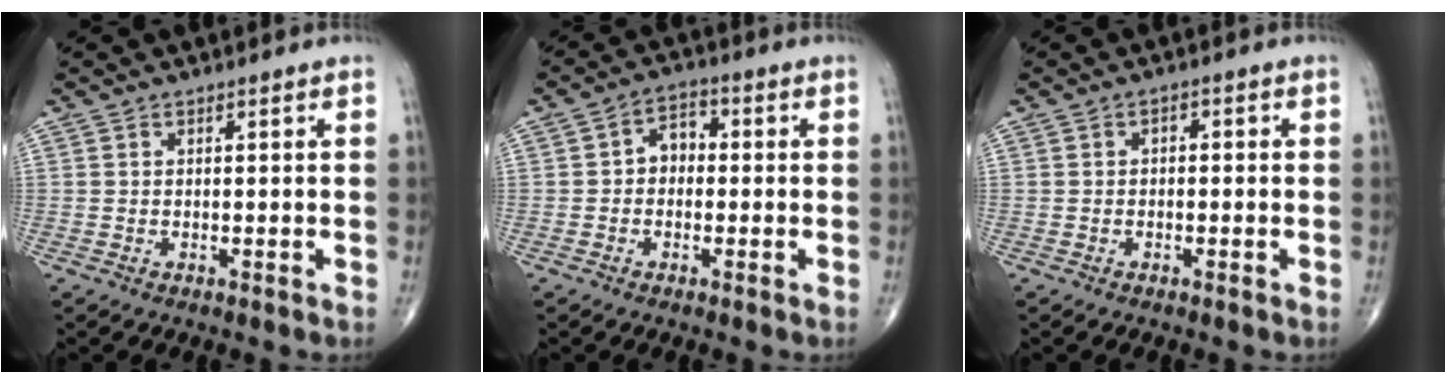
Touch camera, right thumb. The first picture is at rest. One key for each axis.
{"total": 4.6, "fx": -0.3, "fy": 3.5, "fz": 3.0, "tx": -0.027, "ty": 0.021, "tz": -0.016}
{"total": 1.3, "fx": -0.2, "fy": 0.9, "fz": 0.9, "tx": -0.002, "ty": 0.007, "tz": -0.011}